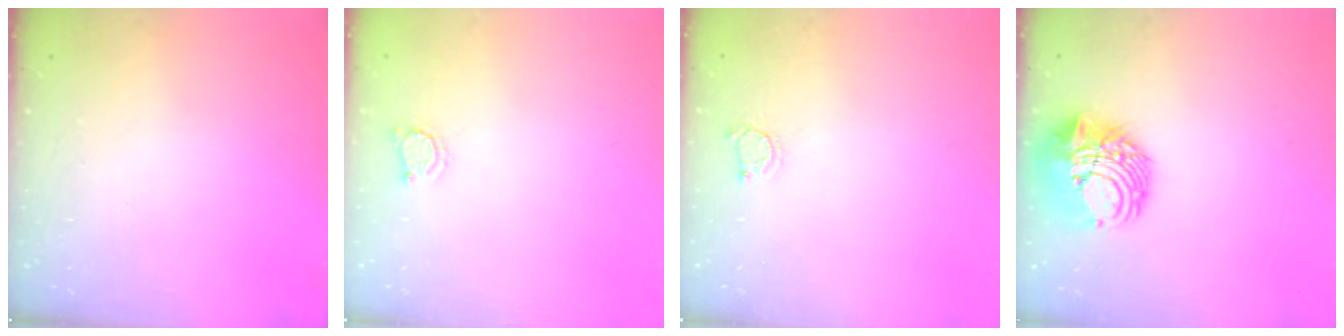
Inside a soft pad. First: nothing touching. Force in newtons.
{"total": 3.4, "press": 3.4, "slide": 0.5}
{"total": 2.6, "press": 2.6, "slide": 0.4}
{"total": 11.5, "press": 11.3, "slide": 1.7}